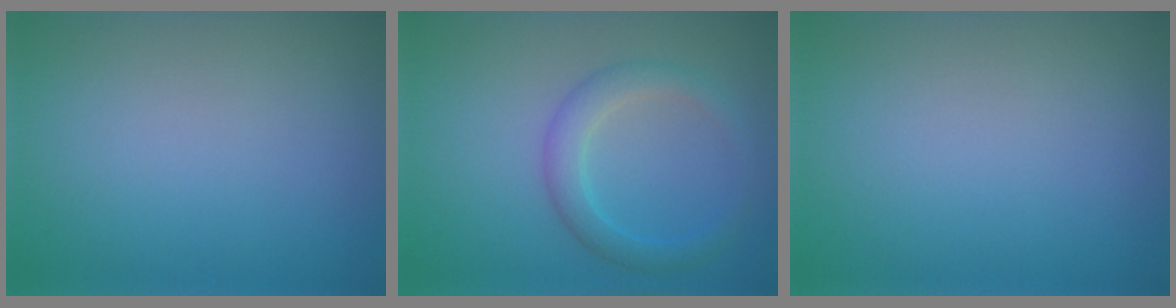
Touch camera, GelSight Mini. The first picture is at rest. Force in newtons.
{"total": 2.9, "press": 2.8, "slide": 0.2}
{"total": 0.0}